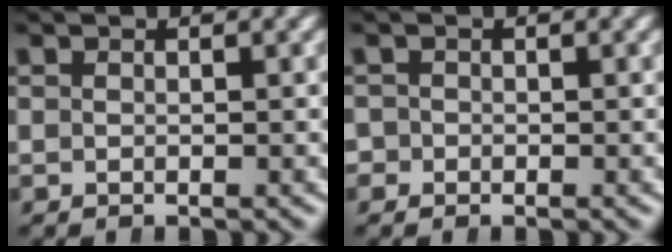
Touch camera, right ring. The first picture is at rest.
{"total": 1.4, "force": [-0.6, 1.3, -0.1], "torque": [-0.001, -0.002, -0.014]}